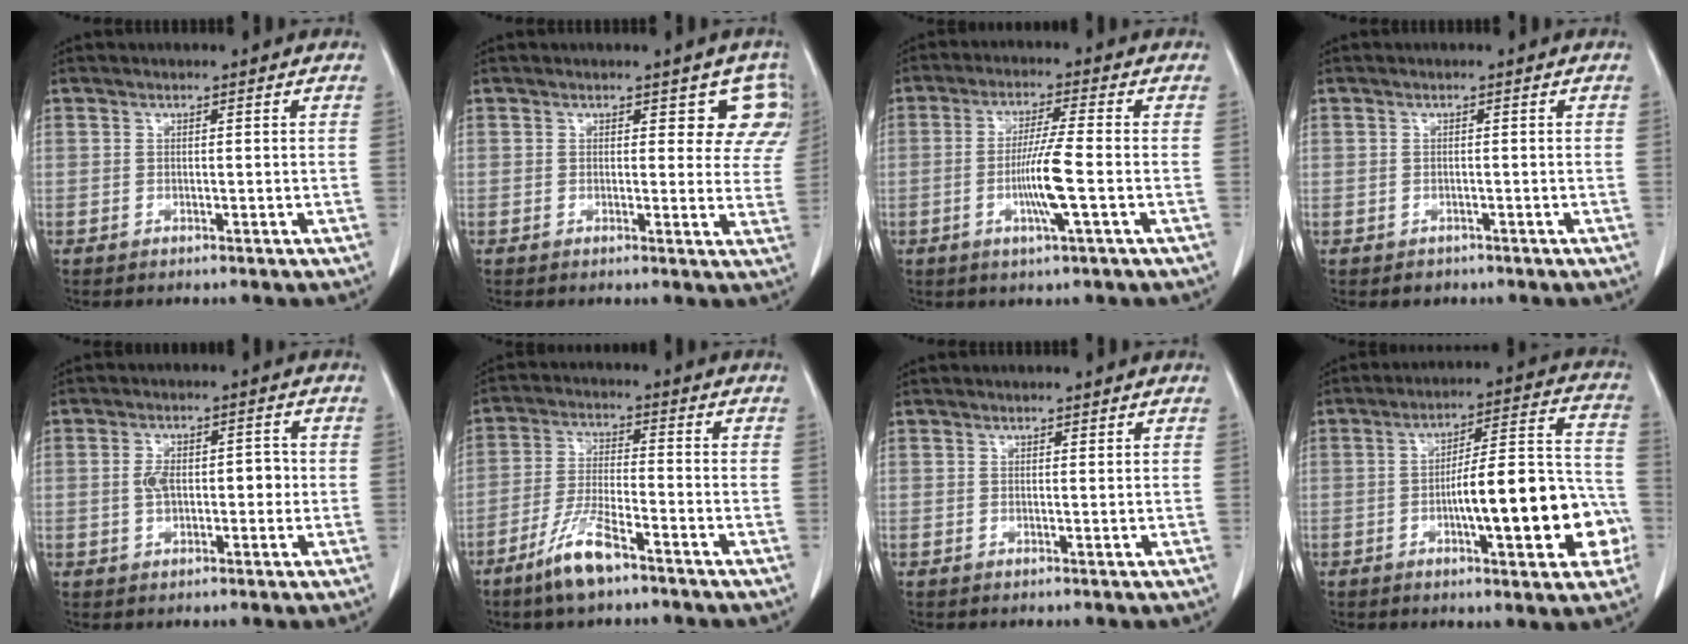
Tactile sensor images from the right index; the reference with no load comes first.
{"total": 5.7, "force": [3.2, 3.4, 3.2], "torque": [-0.004, -0.002, 0.021]}
{"total": 7.3, "force": [-1.8, -0.6, 7.1], "torque": [-0.134, -0.009, -0.035]}
{"total": 1.5, "force": [-0.8, 1.3, 0.0], "torque": [-0.005, 0.003, -0.010]}
{"total": 5.5, "force": [-0.2, 3.0, 4.6], "torque": [-0.082, 0.021, -0.002]}
{"total": 8.1, "force": [-5.5, 1.4, 5.8], "torque": [-0.120, -0.012, -0.106]}
{"total": 0.0}
{"total": 16.7, "force": [-4.4, 3.6, 15.7], "torque": [-0.213, 0.032, -0.058]}